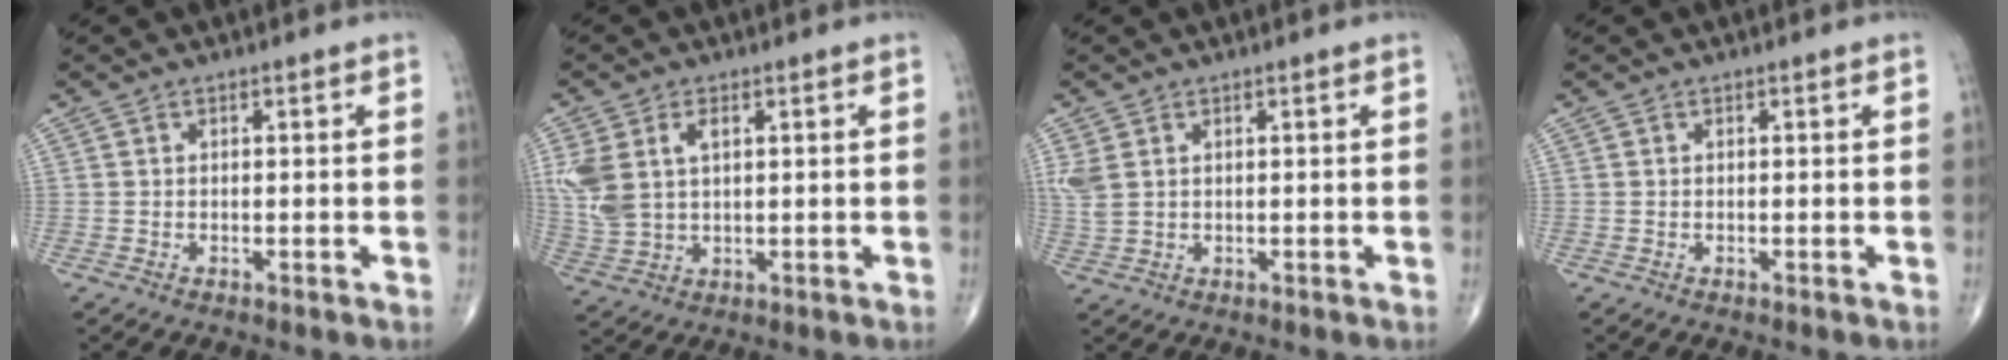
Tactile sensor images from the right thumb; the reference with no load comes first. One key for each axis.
{"total": 9.1, "fx": 2.5, "fy": 5.5, "fz": 6.8, "tx": -0.158, "ty": 0.006, "tz": 0.060}
{"total": 3.3, "fx": 1.3, "fy": 2.1, "fz": 2.3, "tx": -0.066, "ty": 0.004, "tz": 0.034}
{"total": 0.0}